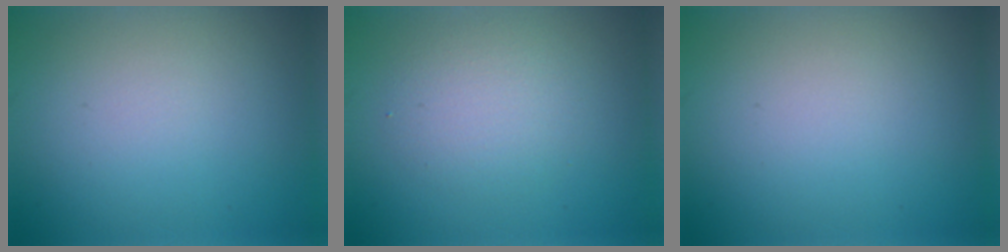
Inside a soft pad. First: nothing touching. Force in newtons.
{"total": 2.7, "press": 2.7, "slide": 0.3}
{"total": 0.0}